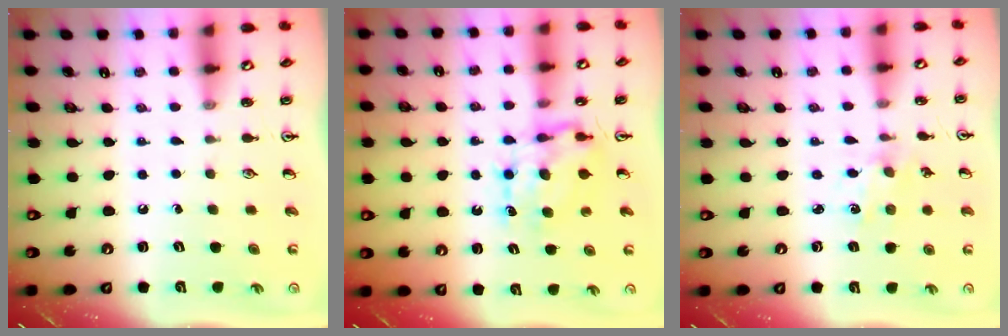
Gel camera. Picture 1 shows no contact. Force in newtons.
{"total": 7.3, "press": 7.3, "slide": 0.7}
{"total": 1.0, "press": 1.0, "slide": 0.2}